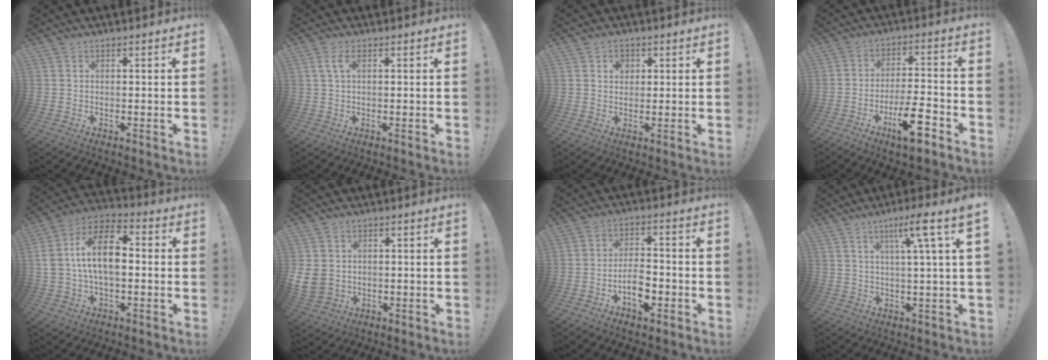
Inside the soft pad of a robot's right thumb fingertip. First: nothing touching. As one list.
[{"total": 3.3, "force": [1.2, 0.9, 2.9], "torque": [-0.055, 0.001, 0.020]}, {"total": 2.8, "force": [1.1, 2.4, 1.1], "torque": [-0.002, -0.003, 0.015]}, {"total": 12.6, "force": [-7.0, 3.8, 9.8], "torque": [-0.150, 0.037, -0.114]}, {"total": 16.1, "force": [0.9, 9.3, 13.0], "torque": [-0.240, 0.014, 0.014]}, {"total": 5.9, "force": [0.8, 5.1, 2.8], "torque": [-0.060, -0.008, 0.020]}, {"total": 8.2, "force": [-3.7, 4.6, 5.8], "torque": [-0.084, 0.008, -0.062]}, {"total": 9.2, "force": [3.4, -0.7, 8.5], "torque": [-0.141, -0.007, 0.042]}]